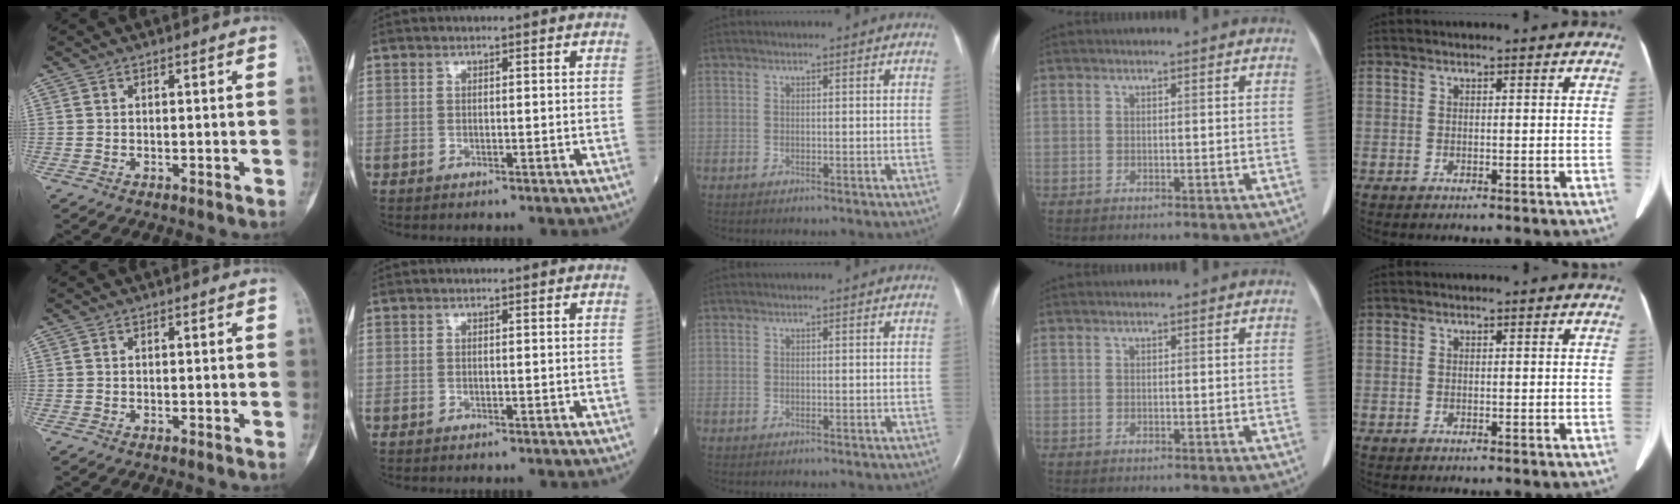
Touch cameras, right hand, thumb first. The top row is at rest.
{}